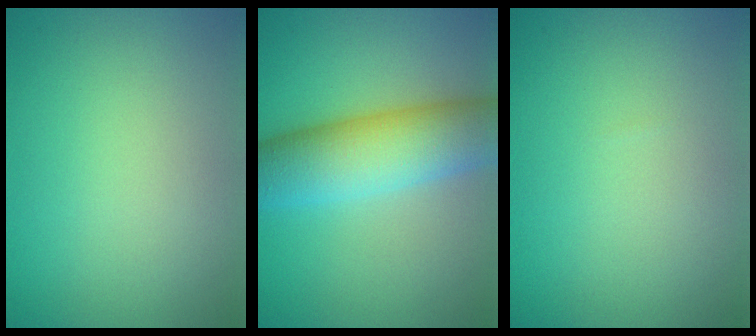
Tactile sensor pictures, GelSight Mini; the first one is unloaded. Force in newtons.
{"total": 8.3, "press": 8.3, "slide": 0.2}
{"total": 0.0}